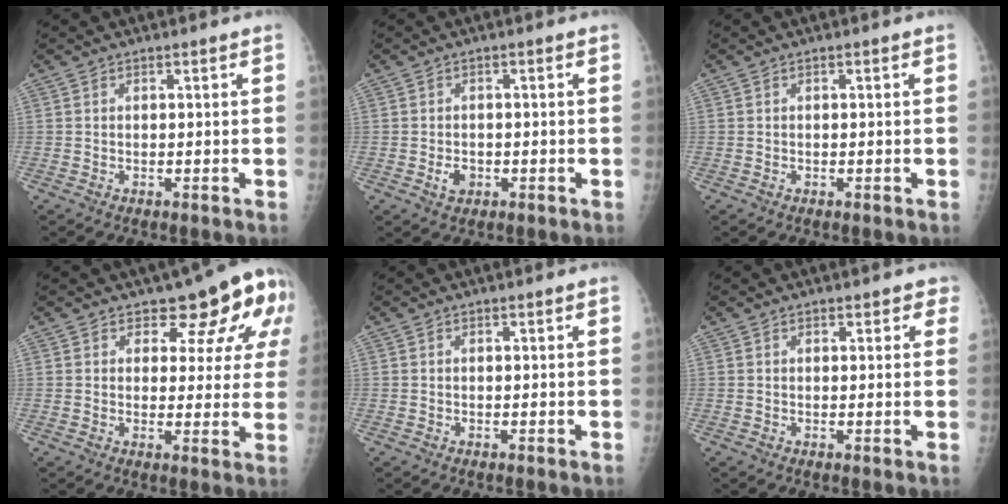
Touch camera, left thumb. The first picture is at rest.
{"total": 2.6, "force": [-0.9, 2.0, 1.5], "torque": [-0.018, 0.003, -0.010]}
{"total": 0.0}
{"total": 10.3, "force": [6.8, 5.6, 5.3], "torque": [-0.020, -0.034, 0.068]}
{"total": 0.0}
{"total": 2.2, "force": [1.5, 1.4, 0.9], "torque": [0.019, -0.003, 0.010]}